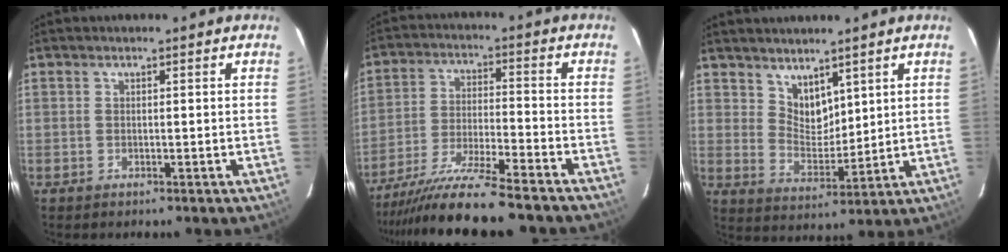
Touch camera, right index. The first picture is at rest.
{"total": 16.8, "force": [-14.8, 0.4, 8.1], "torque": [-0.165, -0.037, -0.250]}
{"total": 6.2, "force": [4.6, 3.5, 2.3], "torque": [-0.030, -0.003, 0.091]}